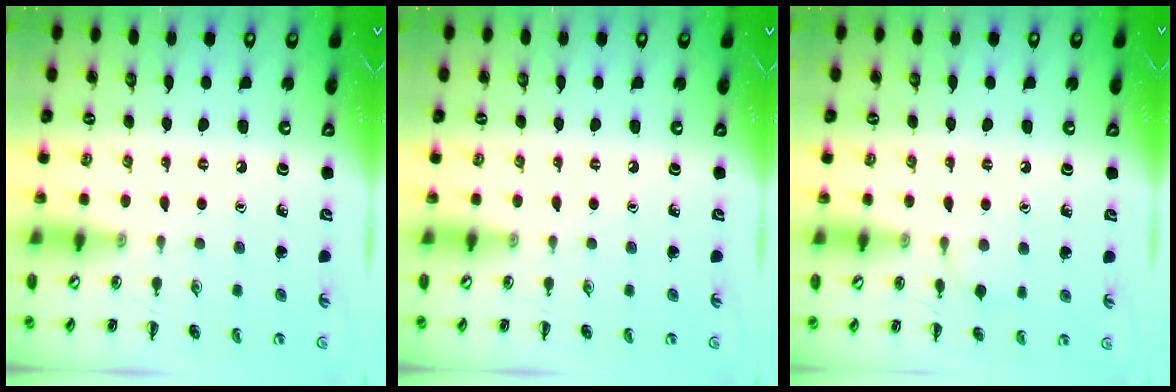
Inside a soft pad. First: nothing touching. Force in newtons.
{"total": 0.0}
{"total": 5.5, "press": 5.1, "slide": 2.0}